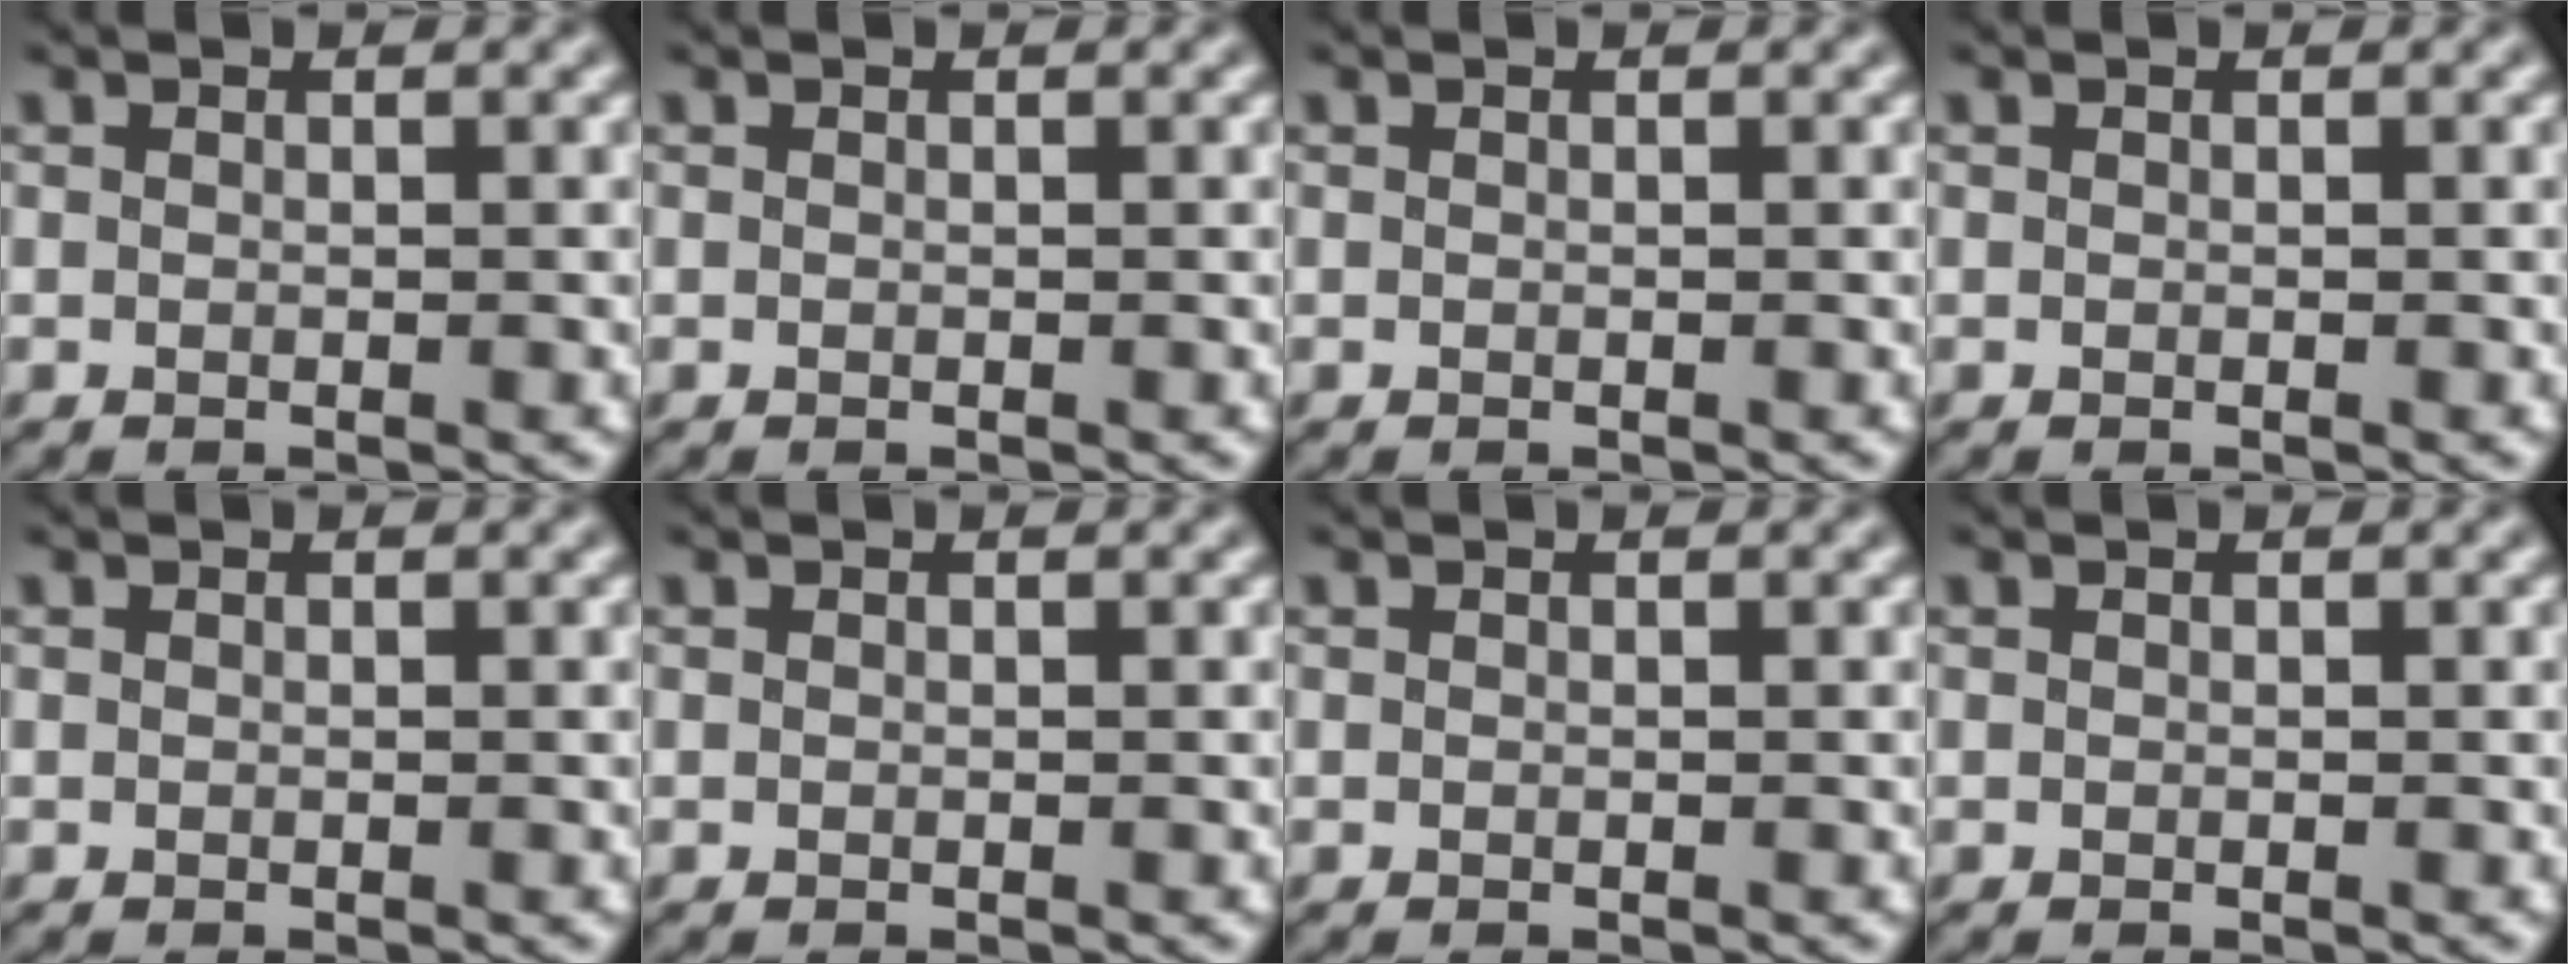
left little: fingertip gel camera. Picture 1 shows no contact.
{"total": 0.0}
{"total": 0.0}
{"total": 0.0}
{"total": 0.0}
{"total": 0.0}
{"total": 0.0}
{"total": 0.0}